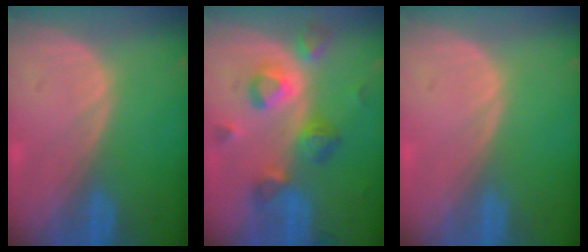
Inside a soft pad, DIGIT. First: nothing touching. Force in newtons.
{"total": 7.9, "press": 7.6, "slide": 2.0}
{"total": 0.0}